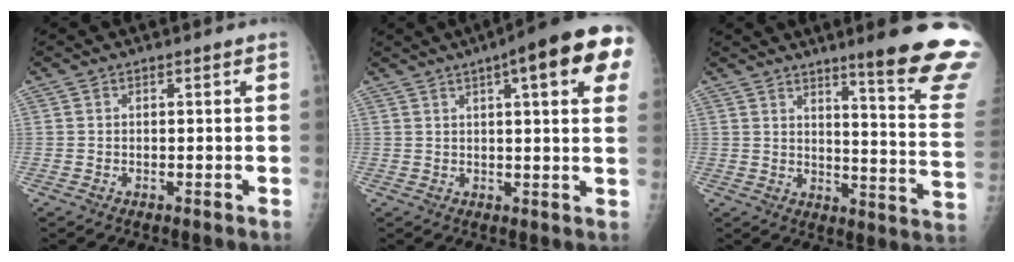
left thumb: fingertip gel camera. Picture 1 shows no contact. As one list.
[{"total": 16.3, "force": [6.9, 3.6, 14.4], "torque": [-0.179, 0.005, 0.081]}, {"total": 19.4, "force": [14.2, 1.0, 13.2], "torque": [-0.143, -0.108, 0.181]}]